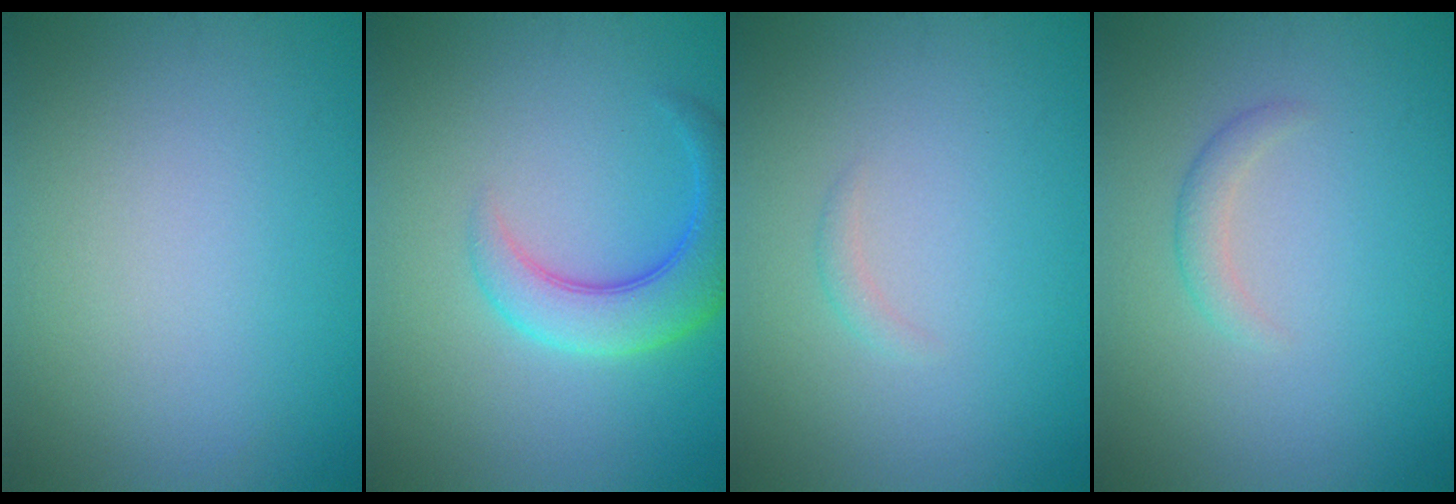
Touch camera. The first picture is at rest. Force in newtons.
{"total": 4.8, "press": 4.8, "slide": 0.2}
{"total": 0.7, "press": 0.7, "slide": 0.0}
{"total": 1.3, "press": 1.3, "slide": 0.1}